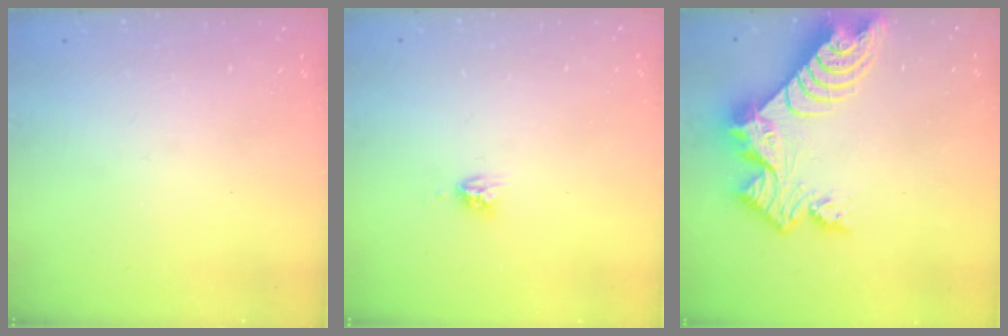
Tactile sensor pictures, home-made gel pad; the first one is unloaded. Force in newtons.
{"total": 4.2, "press": 4.2, "slide": 0.1}
{"total": 13.2, "press": 13.2, "slide": 1.0}